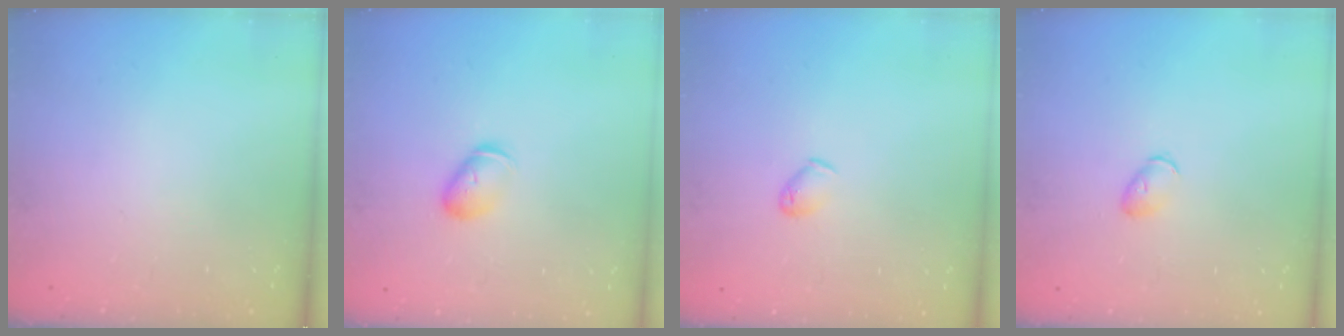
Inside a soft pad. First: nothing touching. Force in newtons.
{"total": 5.9, "press": 5.8, "slide": 0.7}
{"total": 3.6, "press": 3.5, "slide": 0.8}
{"total": 5.5, "press": 5.4, "slide": 1.0}